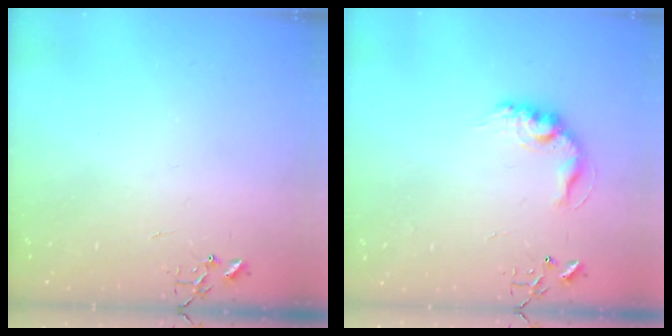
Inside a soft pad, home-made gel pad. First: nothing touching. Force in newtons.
{"total": 12.6, "press": 12.5, "slide": 0.6}